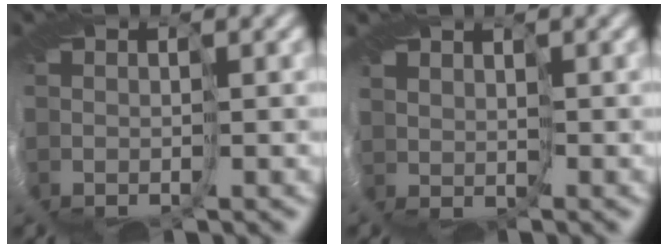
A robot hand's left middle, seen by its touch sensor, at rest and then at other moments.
{"total": 1.0, "force": [0.9, 0.4, -0.2], "torque": [0.001, -0.002, 0.015]}